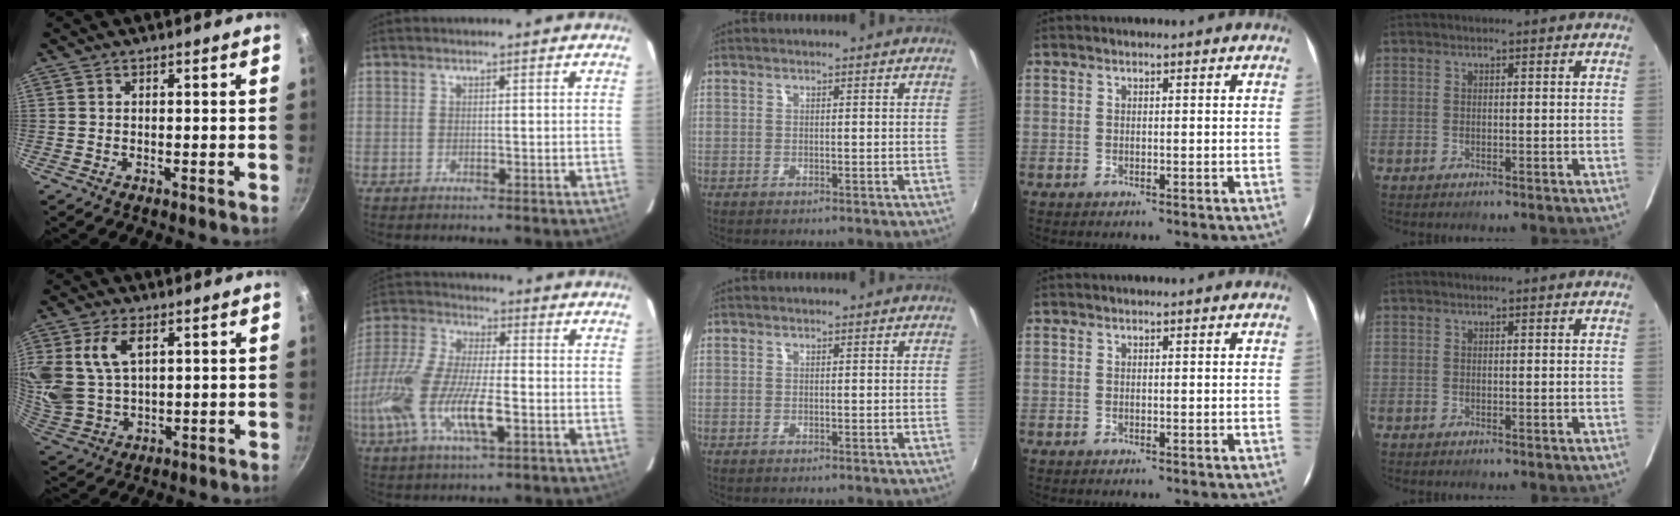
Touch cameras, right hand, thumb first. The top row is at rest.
{"thumb": {"total": 13.6, "force": [4.5, 8.6, 9.5], "torque": [-0.196, -0.013, 0.098]}, "index": {"total": 17.8, "force": [-5.5, 5.9, 15.9], "torque": [-0.341, -0.019, -0.108]}}